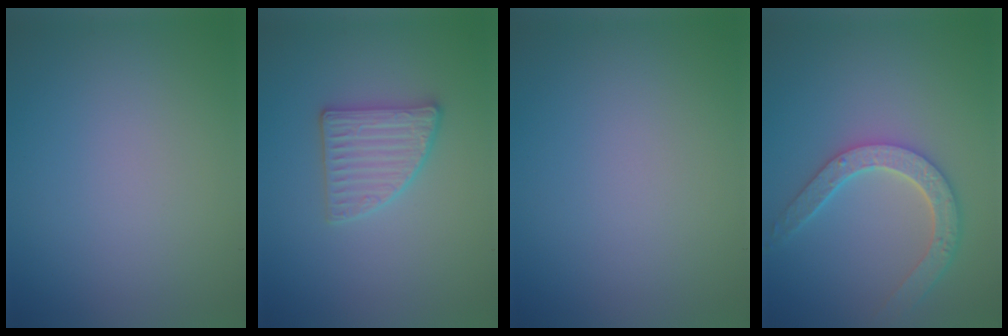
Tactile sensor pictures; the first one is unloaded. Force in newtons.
{"total": 2.8, "press": 2.8, "slide": 0.4}
{"total": 0.0}
{"total": 4.6, "press": 3.8, "slide": 2.7}